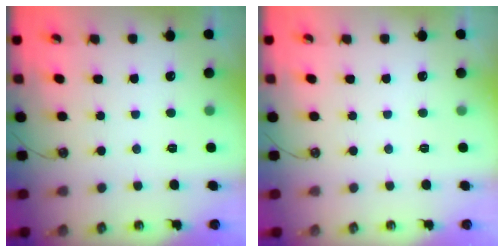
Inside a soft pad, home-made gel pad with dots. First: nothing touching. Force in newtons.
{"total": 0.0}